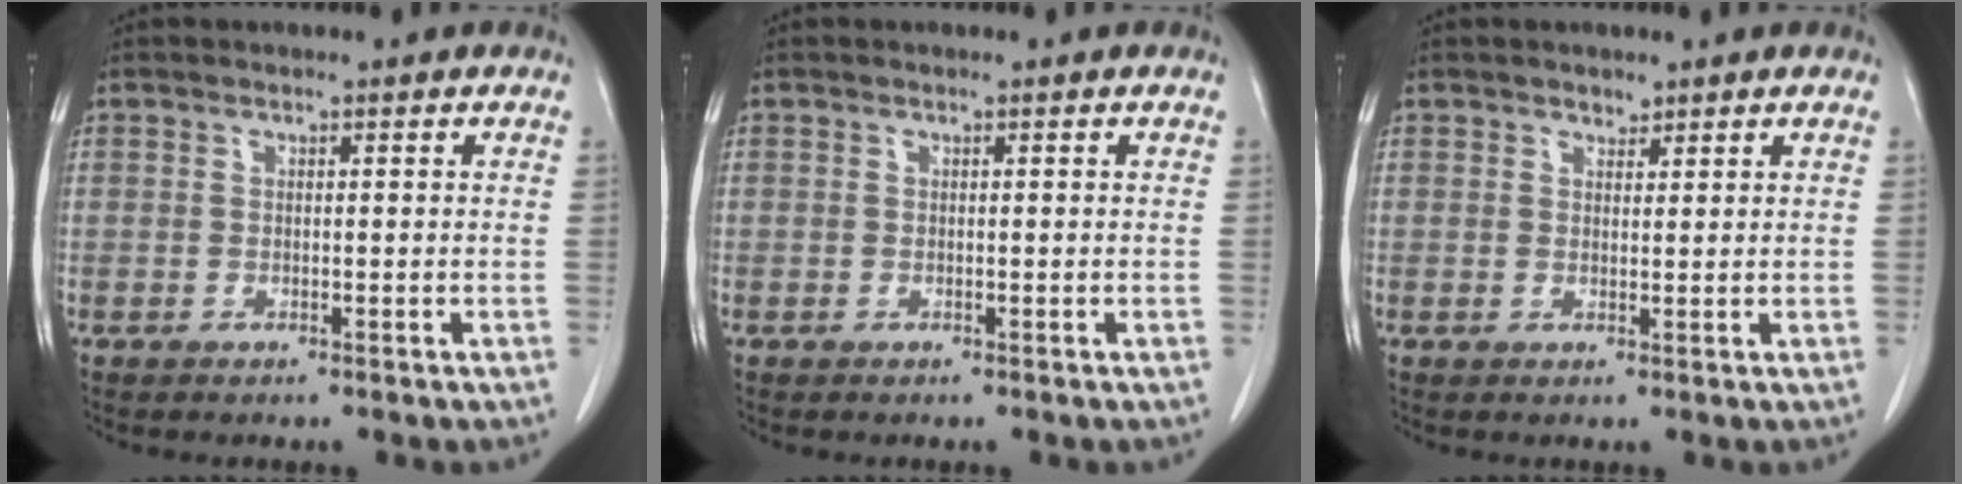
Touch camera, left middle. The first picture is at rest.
{"total": 0.0}
{"total": 1.2, "force": [1.1, 0.6, 0.2], "torque": [-0.004, -0.007, 0.016]}